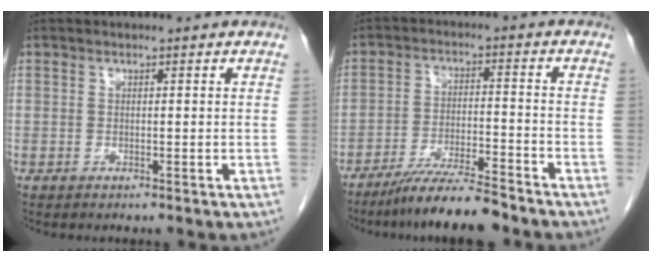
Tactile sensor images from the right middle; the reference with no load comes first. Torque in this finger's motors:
{"motor_torque": [1.30, -0.84, 0.60, 0.17]}